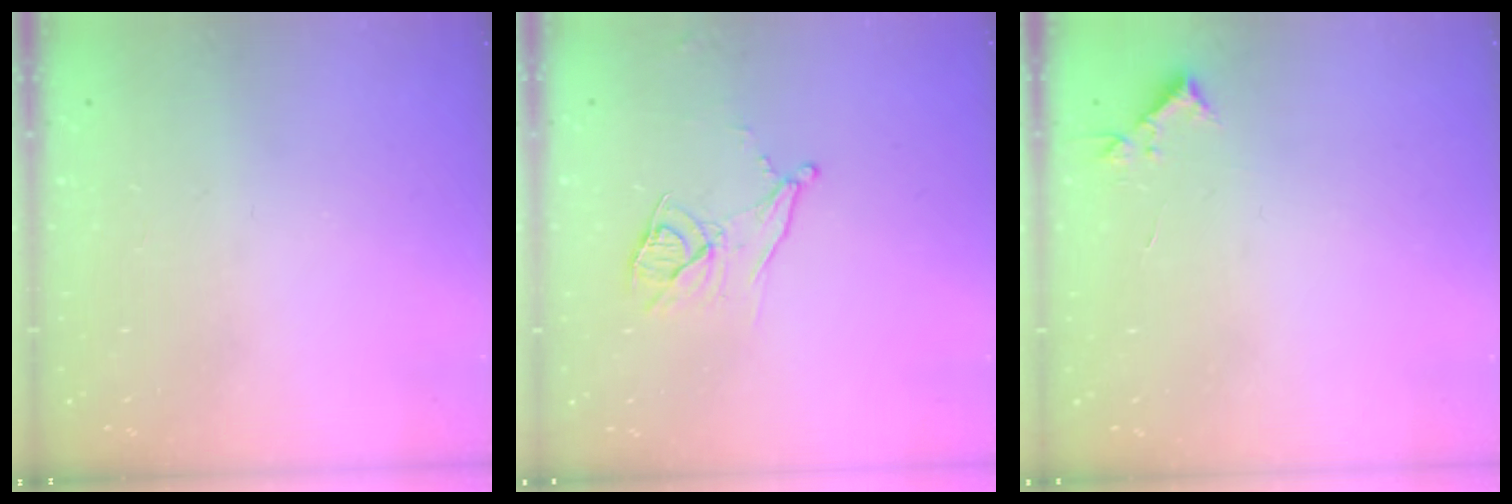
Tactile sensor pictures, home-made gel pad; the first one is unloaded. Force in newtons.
{"total": 9.7, "press": 9.2, "slide": 3.0}
{"total": 3.6, "press": 3.6, "slide": 0.5}